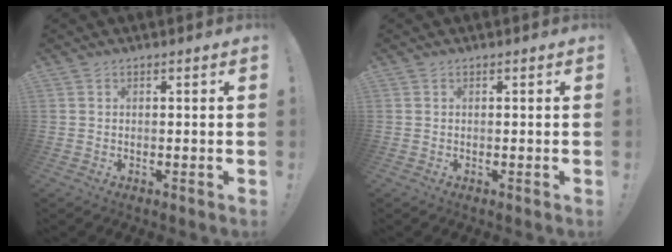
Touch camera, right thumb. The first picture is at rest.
{"total": 0.0}